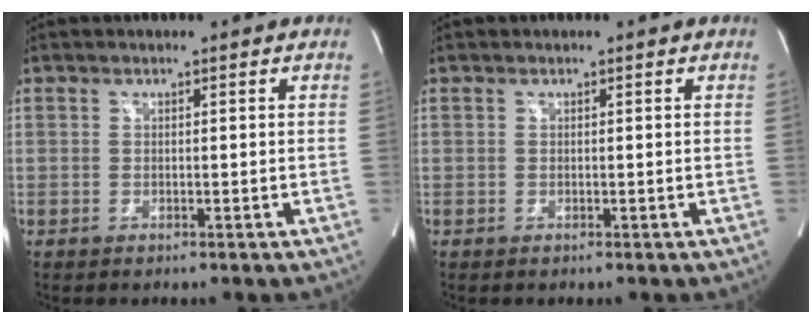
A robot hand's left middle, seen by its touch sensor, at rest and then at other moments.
{"total": 0.0}